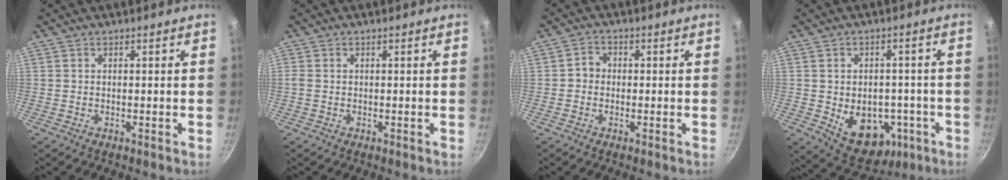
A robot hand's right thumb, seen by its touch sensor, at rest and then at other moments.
{"total": 0.9, "force": [-0.1, 0.6, 0.6], "torque": [-0.019, 0.002, 0.001]}
{"total": 2.6, "force": [-0.4, 2.3, 1.2], "torque": [-0.006, 0.010, -0.014]}
{"total": 12.9, "force": [-4.3, 8.9, 8.3], "torque": [-0.094, 0.017, -0.044]}